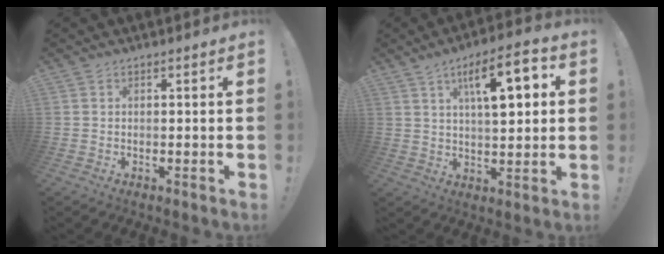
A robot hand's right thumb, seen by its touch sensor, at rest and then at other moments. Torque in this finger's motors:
{"motor_torque": [0.14, 2.50, 1.54, 0.75, 0.04]}